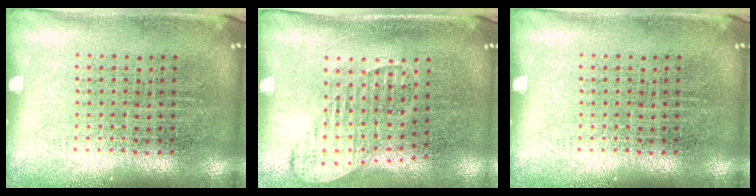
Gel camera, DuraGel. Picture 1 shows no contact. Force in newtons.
{"total": 1.4, "press": 1.1, "slide": 0.8}
{"total": 0.0}